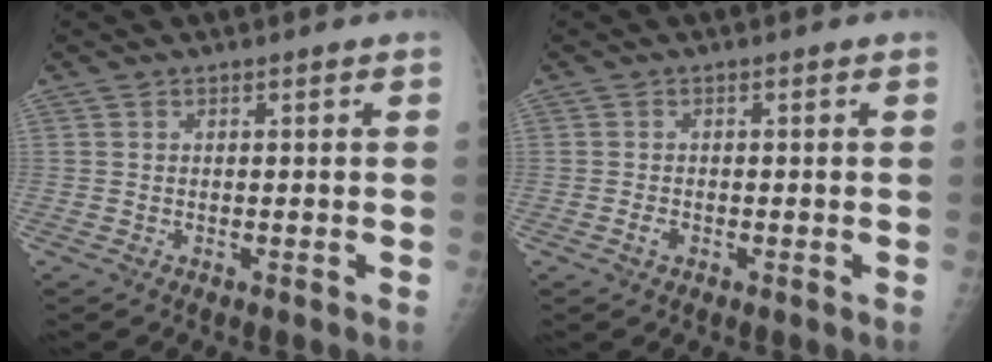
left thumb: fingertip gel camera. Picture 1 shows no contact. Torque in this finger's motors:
{"motor_torque": [-0.36, 0.09, 0.11, 0.03, 0.00]}